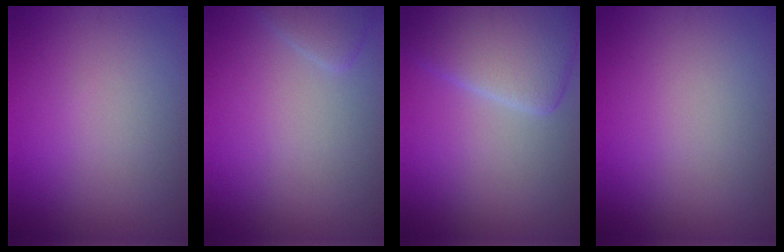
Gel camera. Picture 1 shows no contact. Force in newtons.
{"total": 1.5, "press": 1.5, "slide": 0.1}
{"total": 5.9, "press": 5.9, "slide": 0.5}
{"total": 0.0}